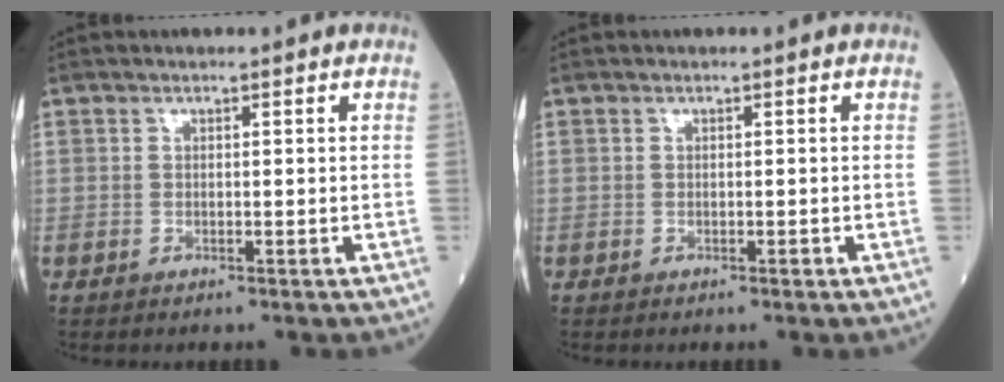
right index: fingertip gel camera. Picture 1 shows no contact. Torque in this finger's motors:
{"motor_torque": [0.00, 0.00, 0.00, -0.01]}